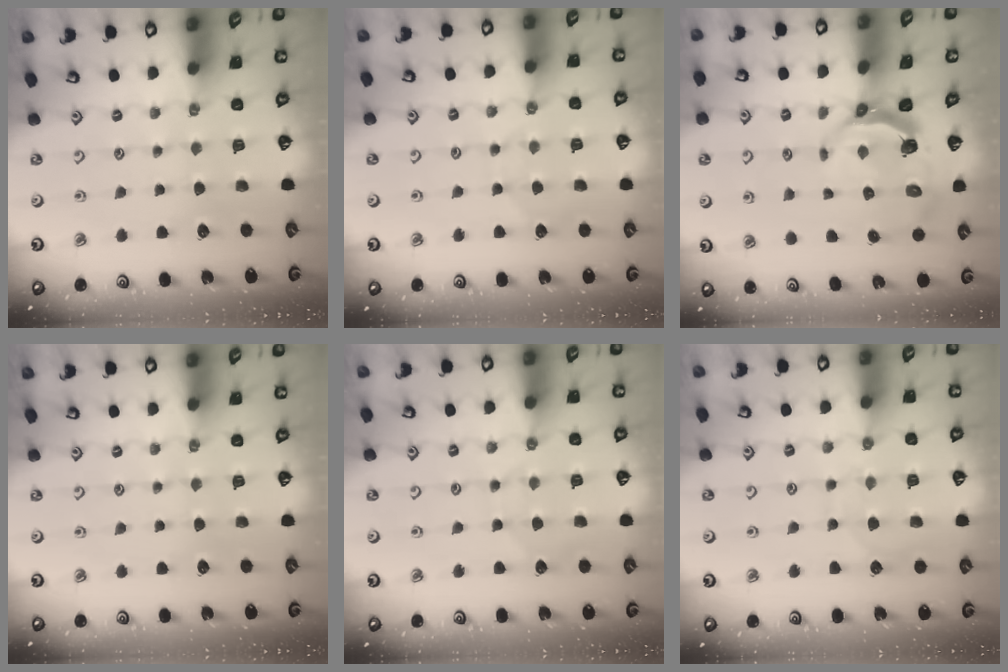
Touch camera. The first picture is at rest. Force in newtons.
{"total": 4.1, "press": 4.1, "slide": 0.4}
{"total": 4.8, "press": 3.6, "slide": 3.2}
{"total": 0.0}
{"total": 4.7, "press": 4.6, "slide": 0.5}
{"total": 6.9, "press": 6.9, "slide": 0.7}